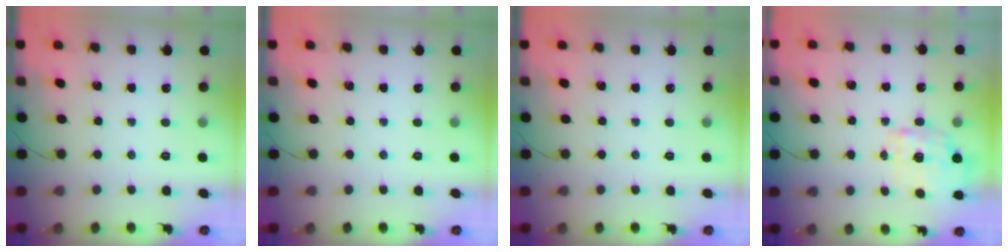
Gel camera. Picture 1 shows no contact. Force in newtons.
{"total": 0.0}
{"total": 0.0}
{"total": 2.4, "press": 2.1, "slide": 1.2}